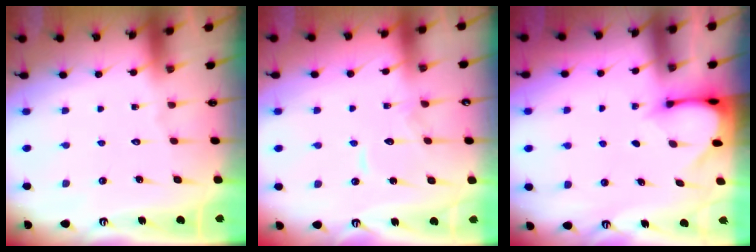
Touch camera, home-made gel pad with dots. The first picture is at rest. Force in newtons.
{"total": 10.7, "press": 10.7, "slide": 0.6}
{"total": 3.3, "press": 3.3, "slide": 0.3}